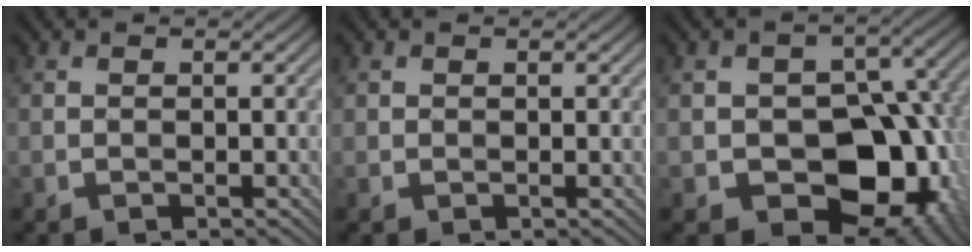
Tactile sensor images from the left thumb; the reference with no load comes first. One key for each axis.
{"total": 0.5, "fx": 0.4, "fy": 0.4, "fz": 0.0, "tx": -0.002, "ty": -0.001, "tz": 0.009}
{"total": 14.4, "fx": -4.8, "fy": 10.2, "fz": 8.9, "tx": -0.106, "ty": -0.002, "tz": -0.083}